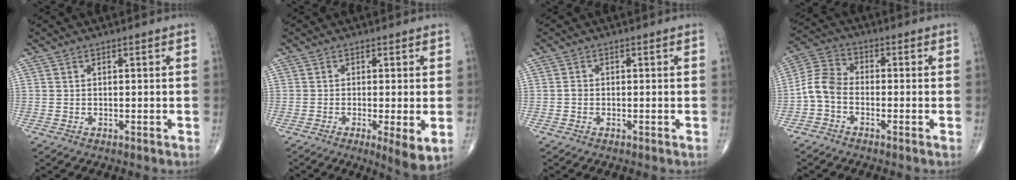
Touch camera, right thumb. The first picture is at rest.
{"total": 5.7, "force": [-1.3, 1.2, 5.4], "torque": [-0.093, -0.019, -0.024]}
{"total": 1.5, "force": [-0.4, 1.3, 0.7], "torque": [-0.004, 0.005, -0.010]}
{"total": 6.3, "force": [-2.0, 4.3, 4.1], "torque": [-0.076, 0.024, -0.056]}